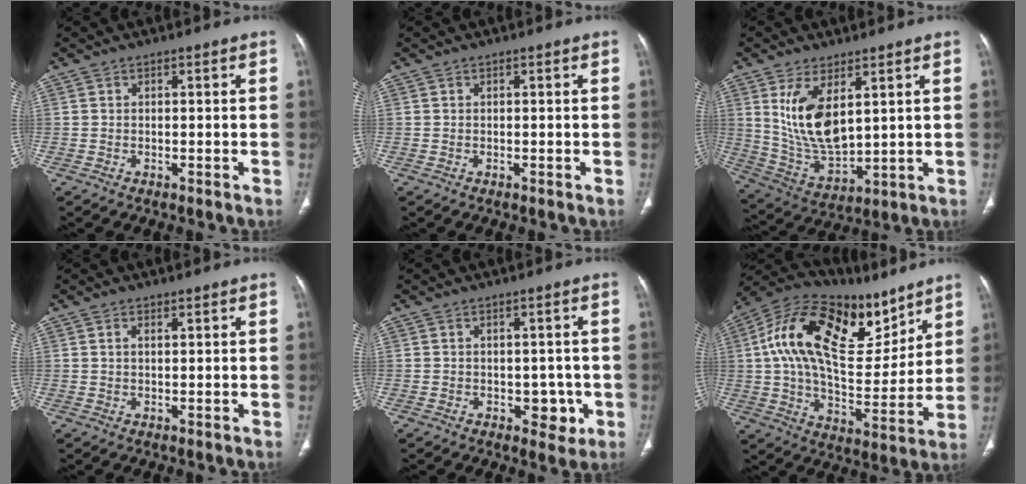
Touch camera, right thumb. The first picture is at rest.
{"total": 0.0}
{"total": 12.7, "force": [4.3, 6.1, 10.2], "torque": [-0.184, -0.029, 0.103]}
{"total": 1.2, "force": [0.7, 0.5, 0.9], "torque": [-0.020, 0.001, 0.013]}
{"total": 4.3, "force": [-1.1, 3.0, 2.8], "torque": [-0.005, 0.004, -0.009]}
{"total": 25.6, "force": [11.4, 13.1, 18.8], "torque": [-0.292, -0.019, 0.195]}